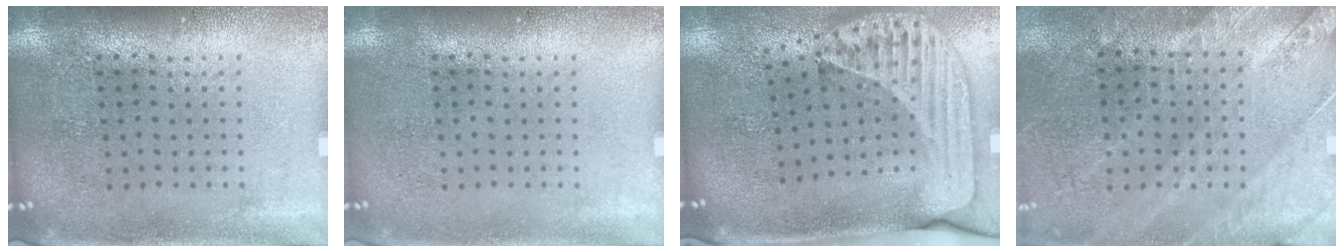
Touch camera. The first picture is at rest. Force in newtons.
{"total": 0.0}
{"total": 2.6, "press": 1.8, "slide": 1.9}
{"total": 2.4, "press": 2.4, "slide": 0.6}